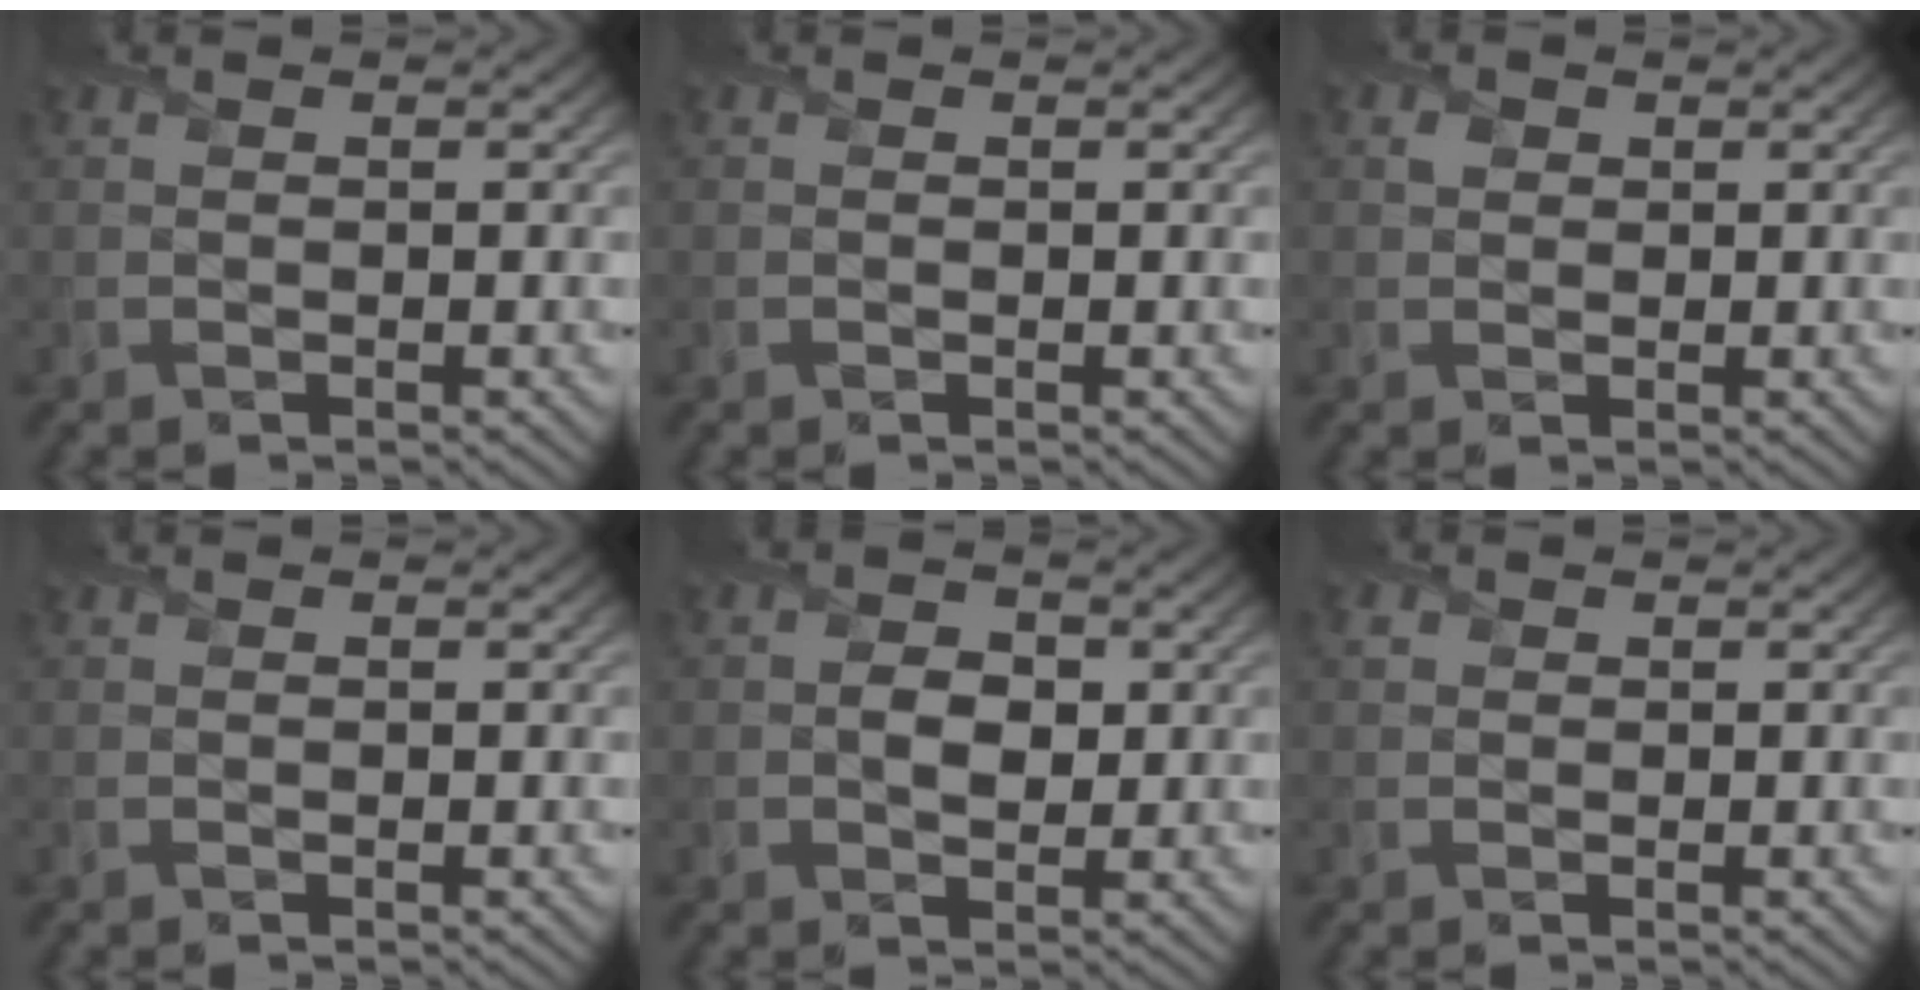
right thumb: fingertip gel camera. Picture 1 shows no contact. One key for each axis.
{"total": 0.0}
{"total": 1.1, "fx": 0.4, "fy": 1.0, "fz": 0.2, "tx": -0.001, "ty": -0.001, "tz": 0.005}
{"total": 0.0}
{"total": 2.6, "fx": 0.0, "fy": 2.0, "fz": 1.7, "tx": -0.029, "ty": -0.005, "tz": -0.004}
{"total": 0.8, "fx": 0.3, "fy": 0.7, "fz": 0.1, "tx": -0.001, "ty": 0.002, "tz": 0.004}